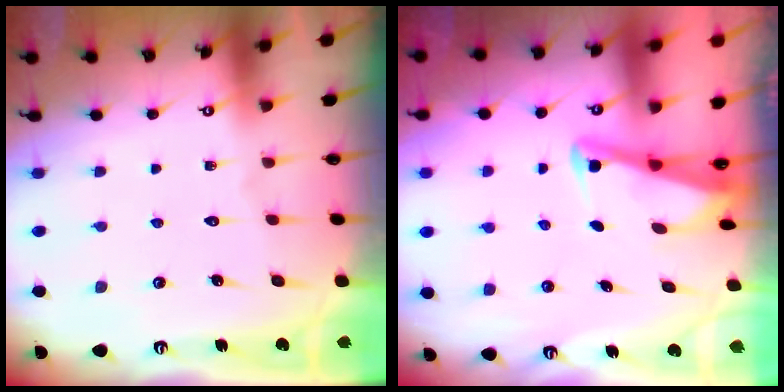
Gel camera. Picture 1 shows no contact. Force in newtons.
{"total": 2.7, "press": 2.6, "slide": 0.3}